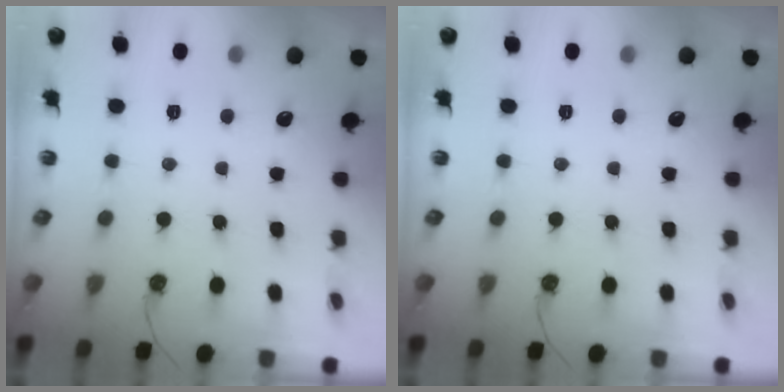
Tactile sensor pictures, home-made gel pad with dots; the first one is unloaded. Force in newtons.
{"total": 0.0}